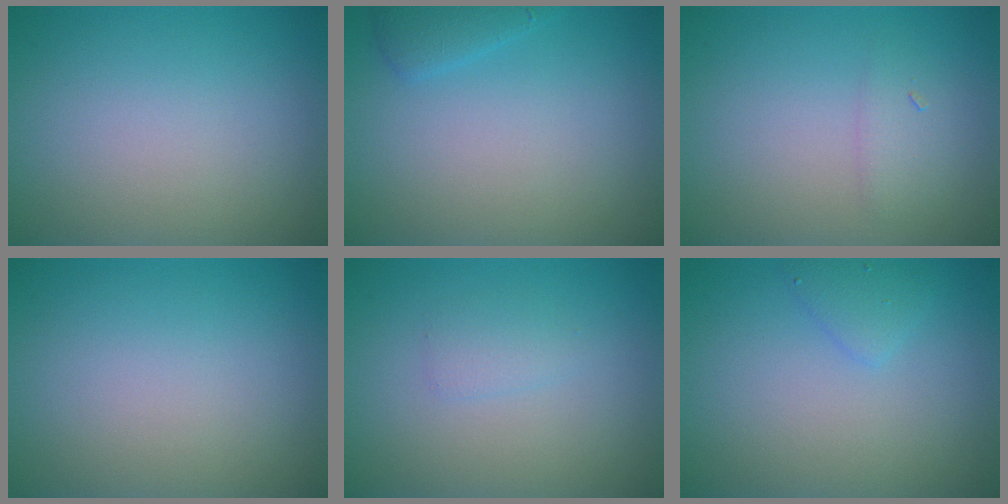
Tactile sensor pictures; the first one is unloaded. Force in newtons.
{"total": 1.4, "press": 1.4, "slide": 0.1}
{"total": 1.3, "press": 1.3, "slide": 0.1}
{"total": 0.0}
{"total": 1.1, "press": 1.1, "slide": 0.0}
{"total": 1.4, "press": 1.4, "slide": 0.1}